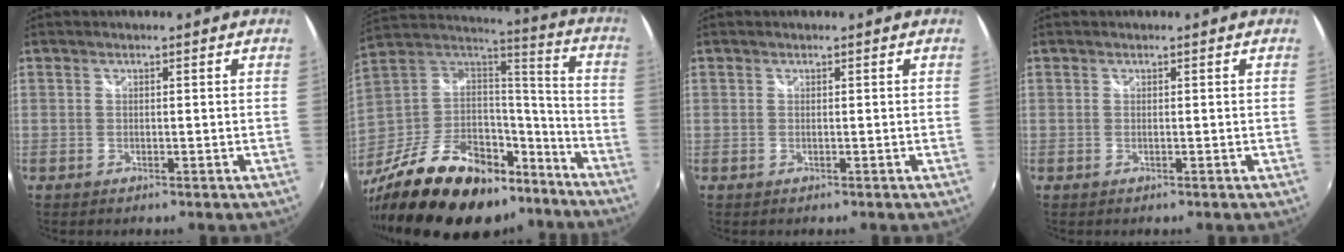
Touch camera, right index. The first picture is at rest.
{"total": 33.3, "force": [-22.0, 17.2, 18.0], "torque": [-0.365, 0.021, -0.327]}
{"total": 0.0}
{"total": 0.0}